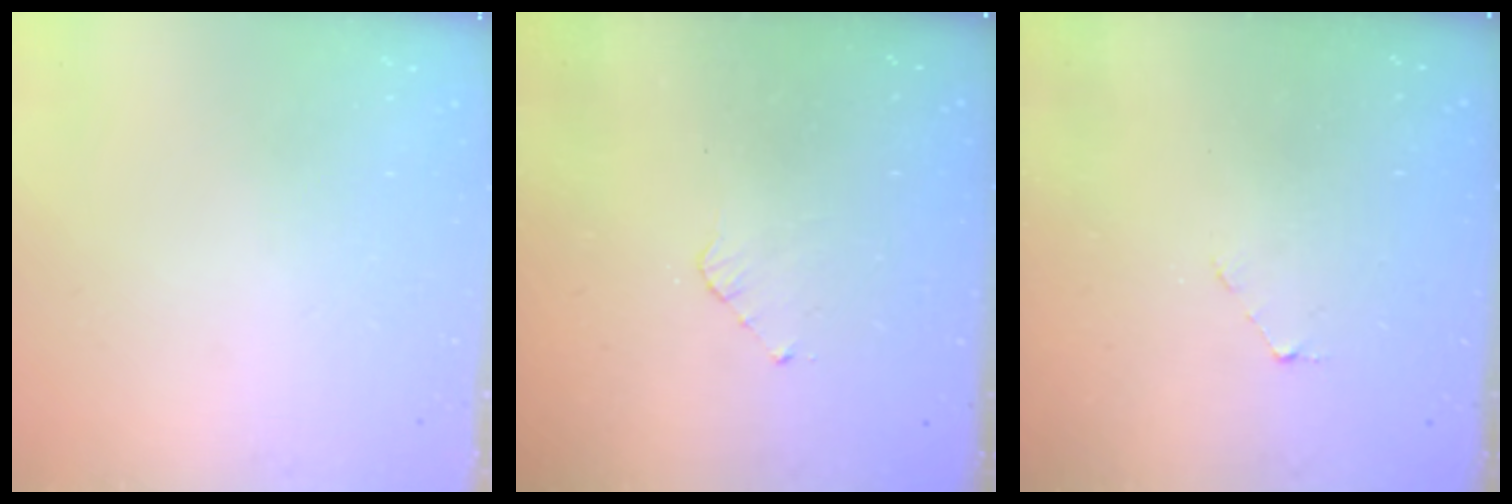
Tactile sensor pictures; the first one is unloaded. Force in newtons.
{"total": 2.8, "press": 2.8, "slide": 0.2}
{"total": 2.8, "press": 2.8, "slide": 0.2}